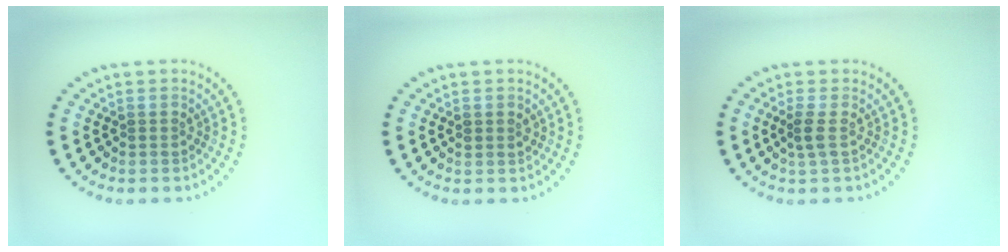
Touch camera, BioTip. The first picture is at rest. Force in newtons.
{"total": 0.9, "press": 0.8, "slide": 0.1}
{"total": 1.3, "press": 1.1, "slide": 0.7}